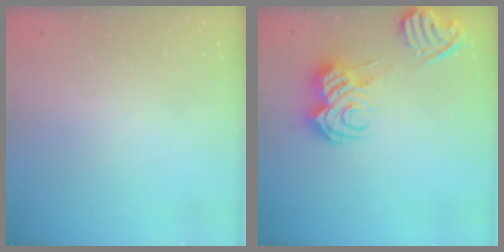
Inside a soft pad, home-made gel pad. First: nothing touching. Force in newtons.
{"total": 13.6, "press": 13.6, "slide": 1.5}